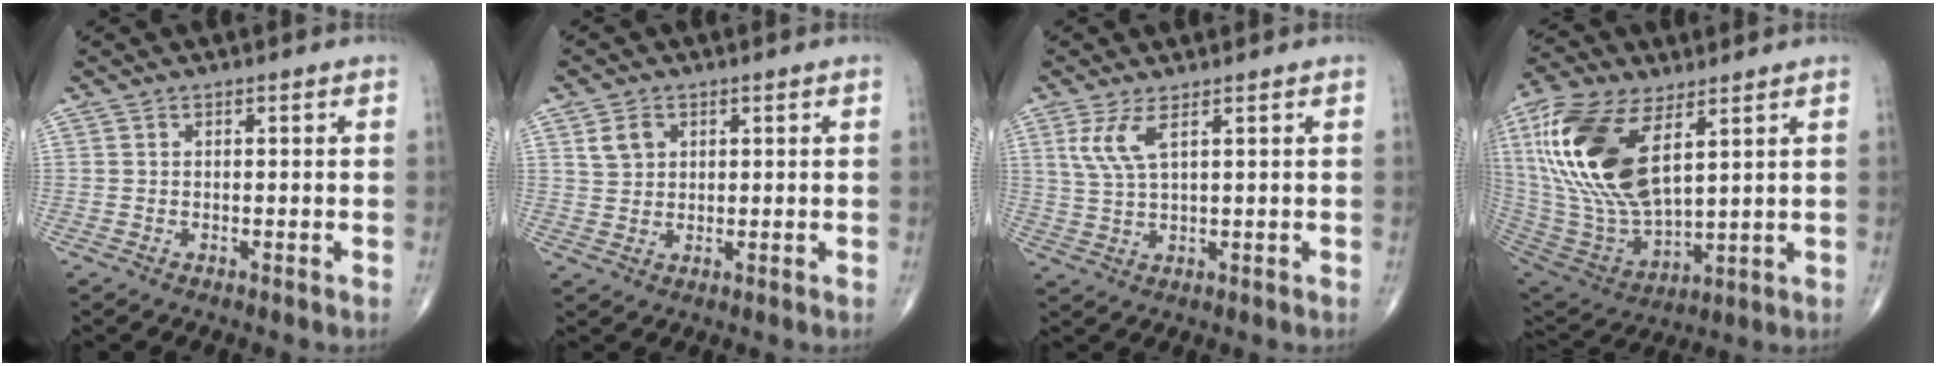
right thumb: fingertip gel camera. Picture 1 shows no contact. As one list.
[{"total": 3.8, "force": [1.6, 3.0, 1.9], "torque": [-0.023, -0.004, 0.033]}, {"total": 5.0, "force": [2.3, 1.3, 4.2], "torque": [-0.103, -0.008, 0.057]}, {"total": 23.6, "force": [8.4, 11.3, 18.9], "torque": [-0.398, -0.030, 0.167]}]